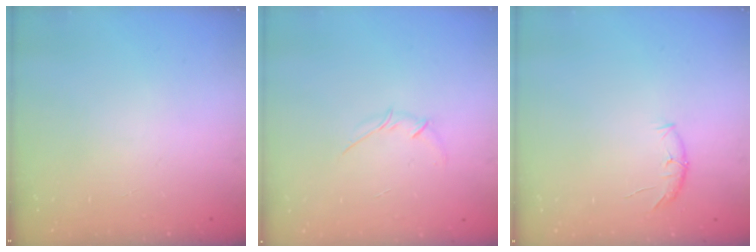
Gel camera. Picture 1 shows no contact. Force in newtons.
{"total": 2.7, "press": 2.6, "slide": 0.6}
{"total": 7.7, "press": 7.6, "slide": 1.2}